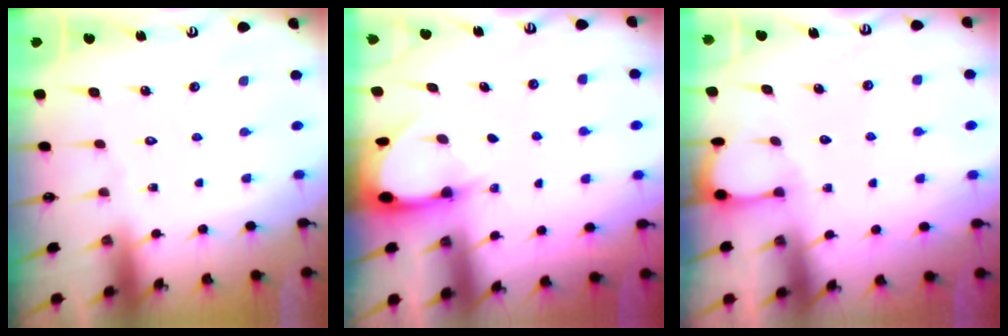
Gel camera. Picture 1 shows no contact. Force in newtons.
{"total": 3.0, "press": 3.0, "slide": 0.4}
{"total": 2.1, "press": 2.1, "slide": 0.2}